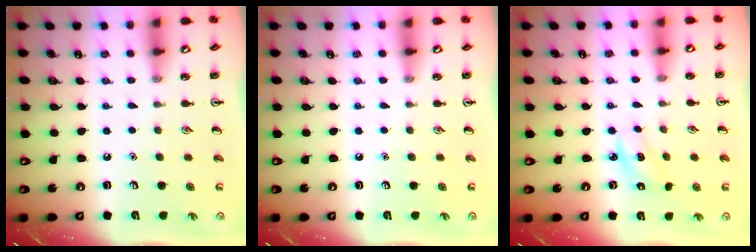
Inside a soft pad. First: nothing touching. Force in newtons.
{"total": 0.0}
{"total": 2.6, "press": 2.5, "slide": 0.6}